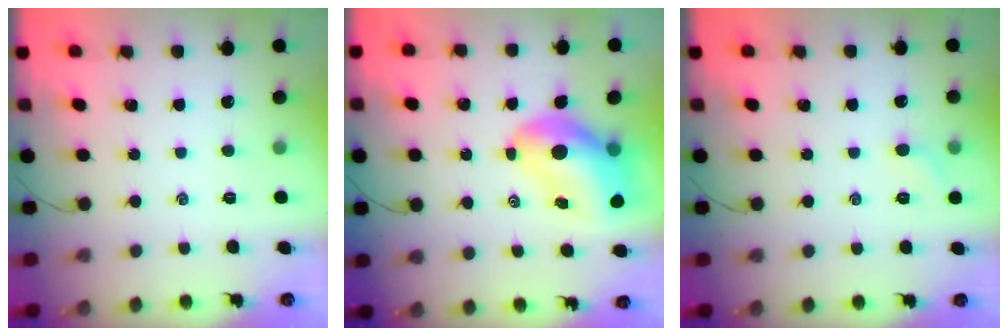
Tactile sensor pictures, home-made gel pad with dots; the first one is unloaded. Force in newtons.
{"total": 12.3, "press": 11.7, "slide": 3.9}
{"total": 4.2, "press": 4.0, "slide": 1.2}